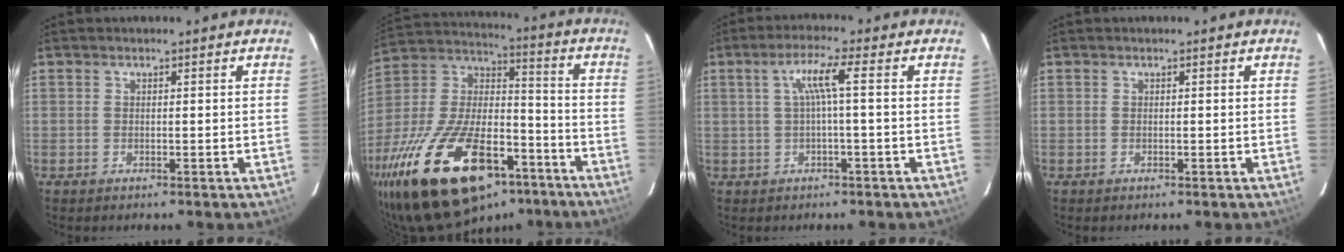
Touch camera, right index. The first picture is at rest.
{"total": 31.9, "force": [-19.2, 14.4, 21.0], "torque": [-0.409, -0.013, -0.304]}
{"total": 4.4, "force": [0.1, -0.5, 4.4], "torque": [-0.087, 0.002, 0.005]}
{"total": 0.0}